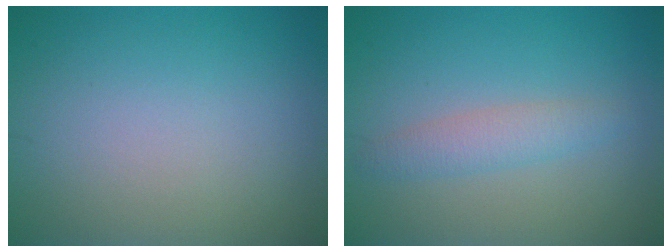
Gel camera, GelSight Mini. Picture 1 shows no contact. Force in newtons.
{"total": 2.1, "press": 2.1, "slide": 0.1}